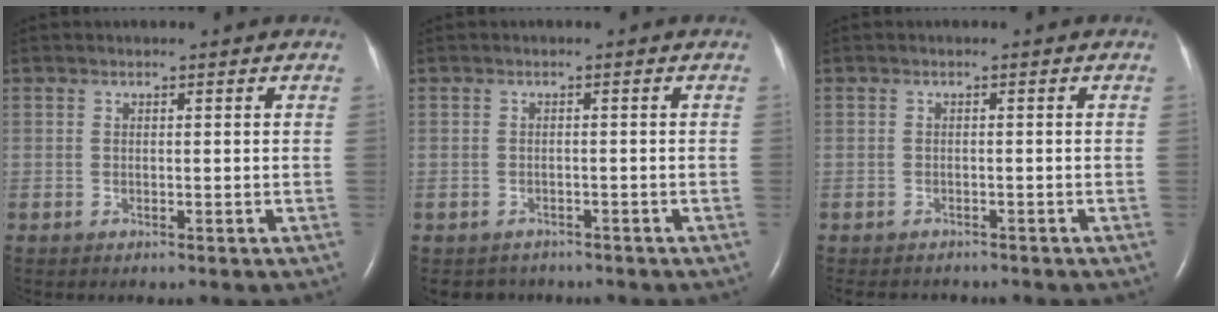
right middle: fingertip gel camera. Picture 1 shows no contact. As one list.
[{"total": 2.5, "force": [-2.1, 1.4, -0.3], "torque": [-0.006, 0.001, -0.030]}, {"total": 4.9, "force": [-4.3, 1.8, 1.4], "torque": [-0.017, -0.003, -0.056]}]